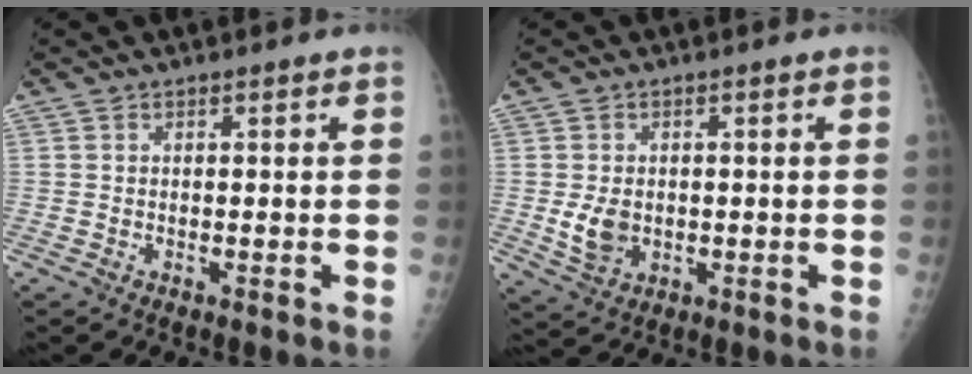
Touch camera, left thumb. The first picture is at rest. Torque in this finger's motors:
{"motor_torque": [0.43, 0.54, 0.20, -0.27, 0.01]}